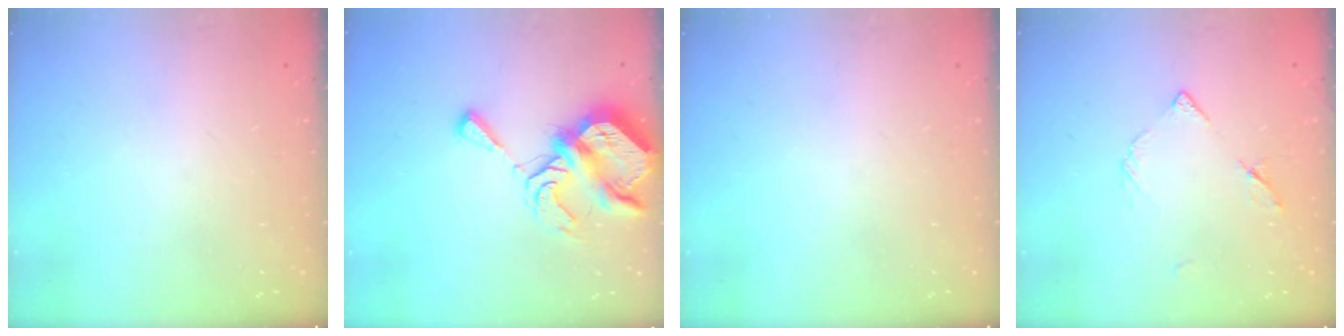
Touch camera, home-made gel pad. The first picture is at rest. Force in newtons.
{"total": 10.1, "press": 10.0, "slide": 1.3}
{"total": 0.0}
{"total": 5.7, "press": 5.6, "slide": 0.5}